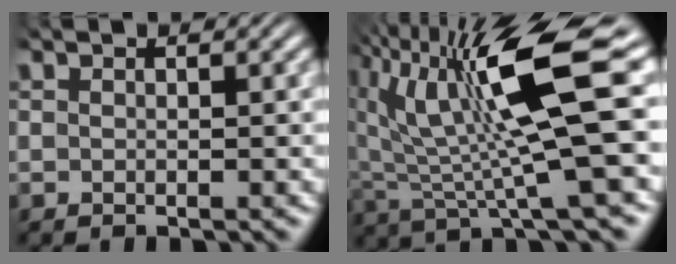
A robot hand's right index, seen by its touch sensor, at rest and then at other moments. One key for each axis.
{"total": 9.9, "fx": 1.2, "fy": 3.2, "fz": 9.3, "tx": -0.149, "ty": 0.005, "tz": 0.027}